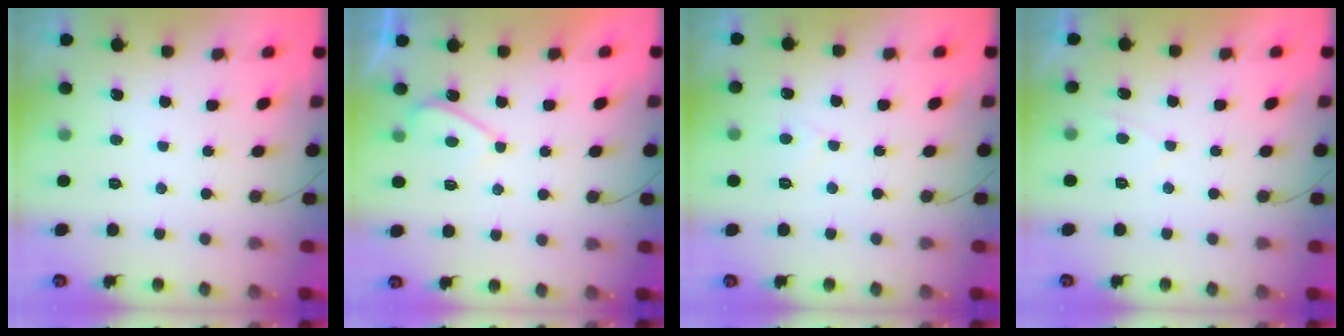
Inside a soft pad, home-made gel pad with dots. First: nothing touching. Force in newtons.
{"total": 3.3, "press": 3.2, "slide": 0.5}
{"total": 2.3, "press": 2.3, "slide": 0.2}
{"total": 0.9, "press": 0.7, "slide": 0.5}